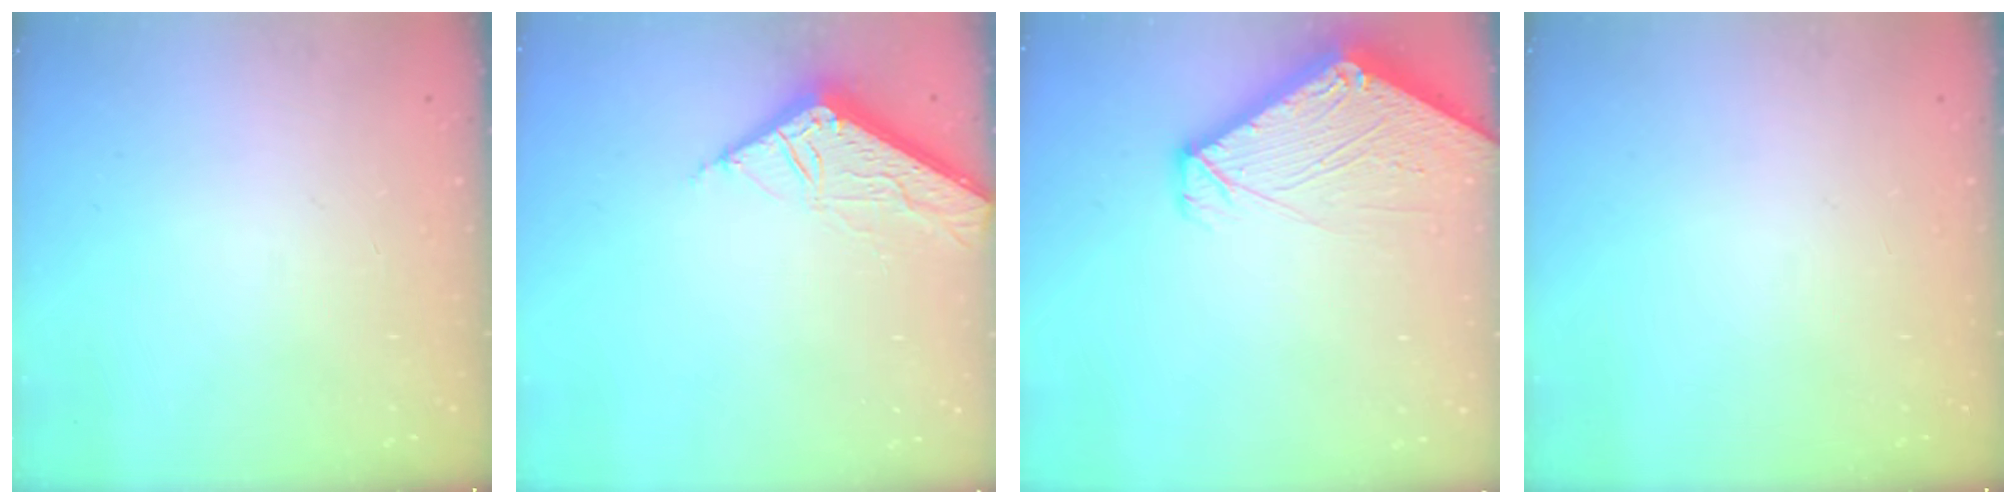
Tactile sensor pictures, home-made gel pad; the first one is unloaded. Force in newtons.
{"total": 7.8, "press": 7.8, "slide": 0.3}
{"total": 4.9, "press": 4.9, "slide": 0.5}
{"total": 0.0}